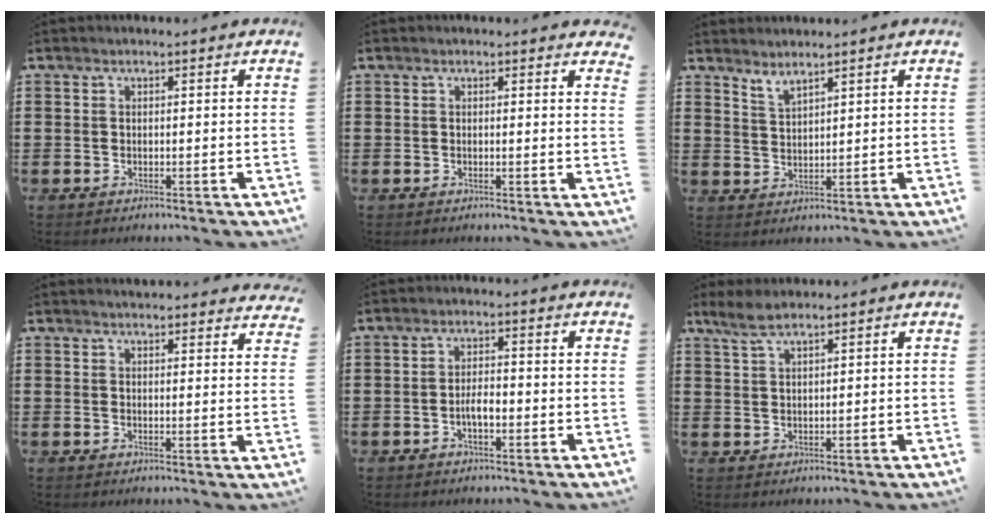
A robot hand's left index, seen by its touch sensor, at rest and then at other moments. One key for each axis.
{"total": 0.9, "fx": 0.8, "fy": 0.1, "fz": 0.4, "tx": -0.001, "ty": -0.003, "tz": 0.013}
{"total": 2.5, "fx": 2.4, "fy": 0.1, "fz": 0.8, "tx": -0.022, "ty": -0.002, "tz": 0.045}
{"total": 2.5, "fx": 2.4, "fy": -0.1, "fz": 0.0, "tx": -0.007, "ty": -0.006, "tz": 0.047}
{"total": 3.1, "fx": -1.0, "fy": 1.1, "fz": 2.7, "tx": -0.058, "ty": 0.003, "tz": -0.021}
{"total": 3.2, "fx": 2.4, "fy": 0.6, "fz": 2.0, "tx": -0.045, "ty": 0.002, "tz": 0.046}